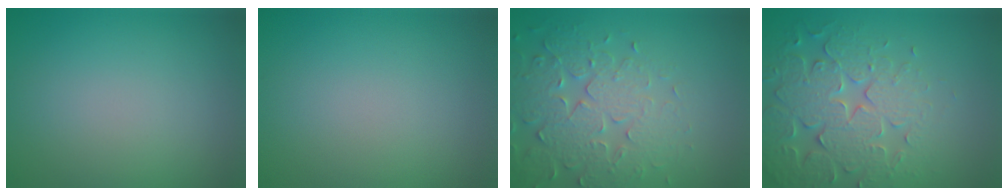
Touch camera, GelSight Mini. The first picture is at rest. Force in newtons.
{"total": 0.0}
{"total": 5.1, "press": 4.7, "slide": 1.9}
{"total": 5.3, "press": 5.2, "slide": 1.1}